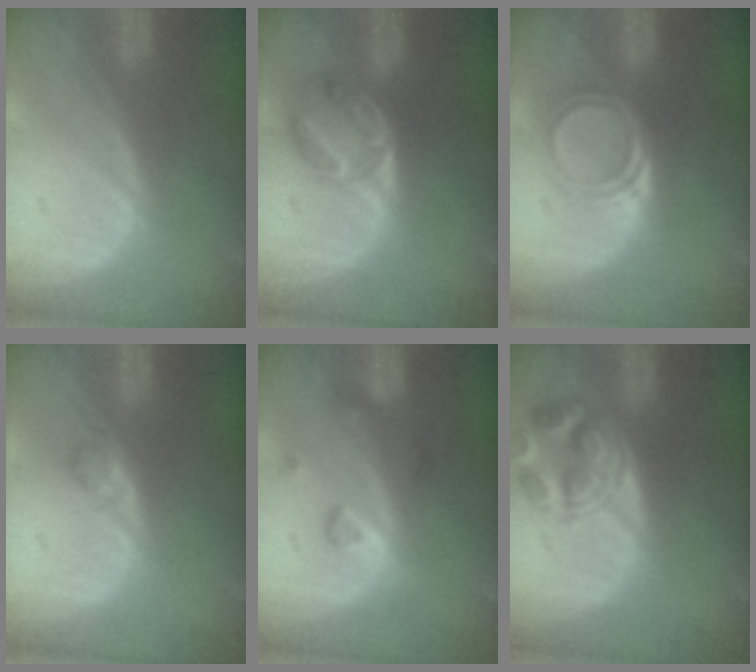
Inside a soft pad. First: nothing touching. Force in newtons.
{"total": 6.0, "press": 5.6, "slide": 2.2}
{"total": 5.1, "press": 4.3, "slide": 2.7}
{"total": 1.4, "press": 1.4, "slide": 0.1}
{"total": 3.6, "press": 3.6, "slide": 0.4}
{"total": 6.2, "press": 6.1, "slide": 0.7}